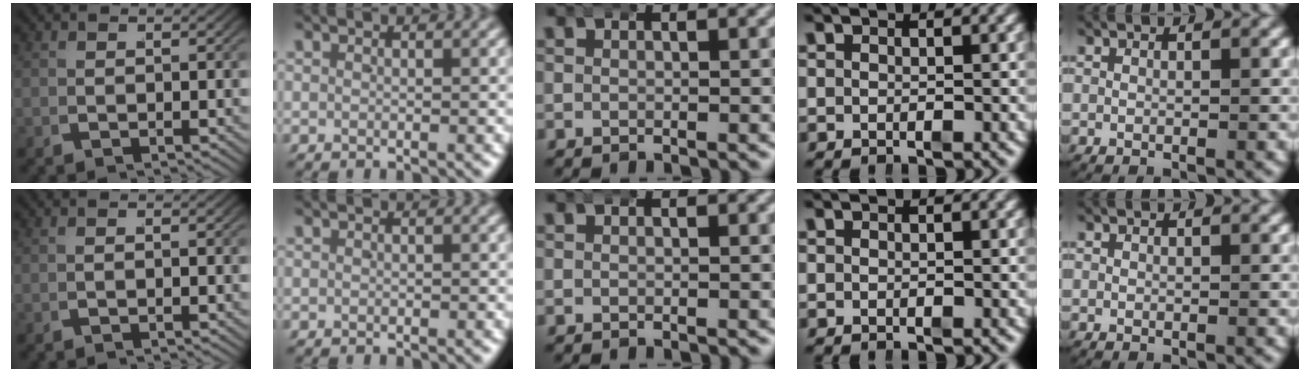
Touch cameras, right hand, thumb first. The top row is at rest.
{"thumb": {"total": 0.7, "force": [-0.2, -0.6, -0.2], "torque": [0.009, 0.006, -0.007]}}